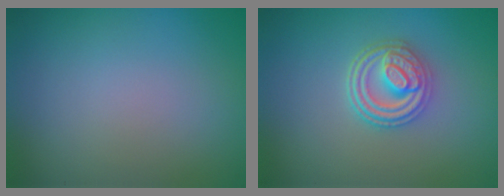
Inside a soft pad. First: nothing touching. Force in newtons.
{"total": 4.5, "press": 3.7, "slide": 2.6}